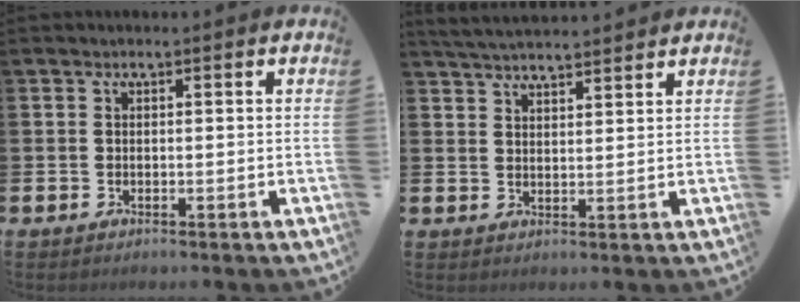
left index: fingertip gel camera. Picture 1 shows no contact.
{"total": 4.0, "force": [4.0, 0.2, 0.4], "torque": [-0.019, -0.019, 0.073]}